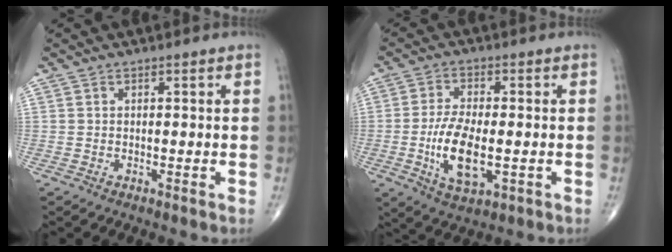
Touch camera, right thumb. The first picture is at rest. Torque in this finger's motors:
{"motor_torque": [0.96, 1.93, 1.29, 0.13, 0.34]}